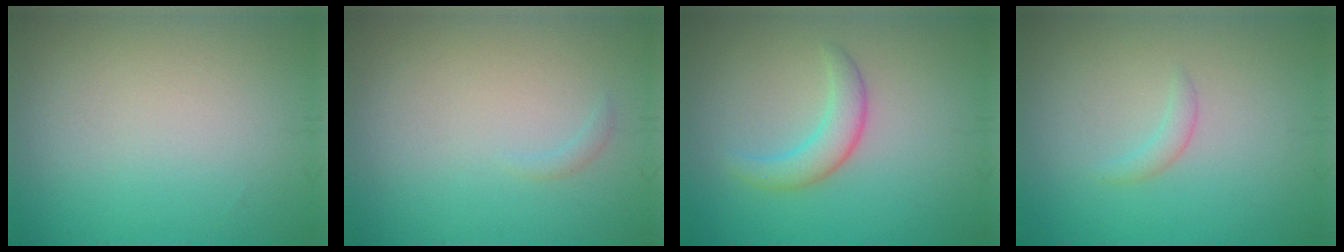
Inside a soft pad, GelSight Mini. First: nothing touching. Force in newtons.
{"total": 0.6, "press": 0.6, "slide": 0.1}
{"total": 2.7, "press": 2.7, "slide": 0.1}
{"total": 1.1, "press": 1.1, "slide": 0.1}